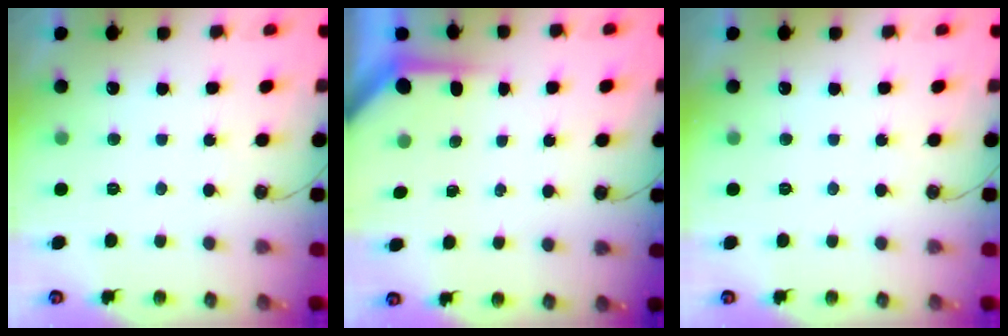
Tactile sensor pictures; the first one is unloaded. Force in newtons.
{"total": 3.4, "press": 3.4, "slide": 0.3}
{"total": 0.0}